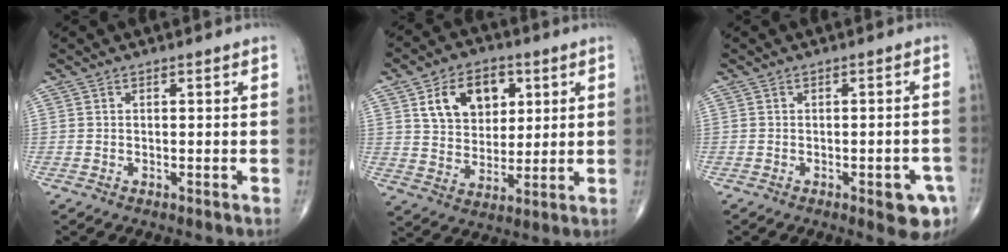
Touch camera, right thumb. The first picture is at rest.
{"total": 12.5, "force": [4.7, 8.7, 7.6], "torque": [-0.085, -0.014, 0.085]}
{"total": 5.9, "force": [-2.6, 2.1, 4.8], "torque": [-0.043, 0.008, -0.026]}